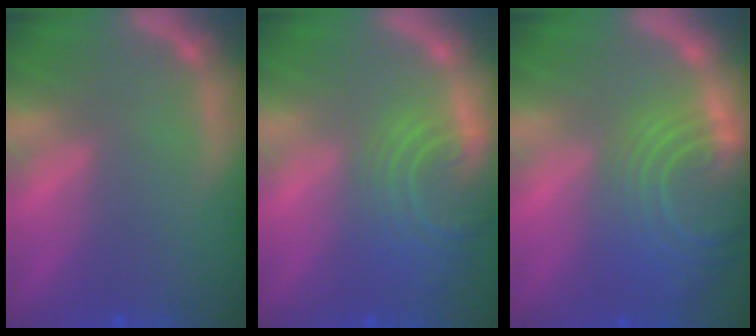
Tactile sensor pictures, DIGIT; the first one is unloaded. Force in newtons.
{"total": 7.0}
{"total": 10.0}